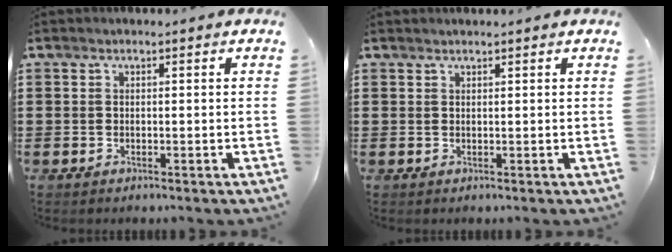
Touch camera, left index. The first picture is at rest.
{"total": 0.7, "force": [0.6, -0.1, 0.2], "torque": [-0.005, -0.002, 0.013]}